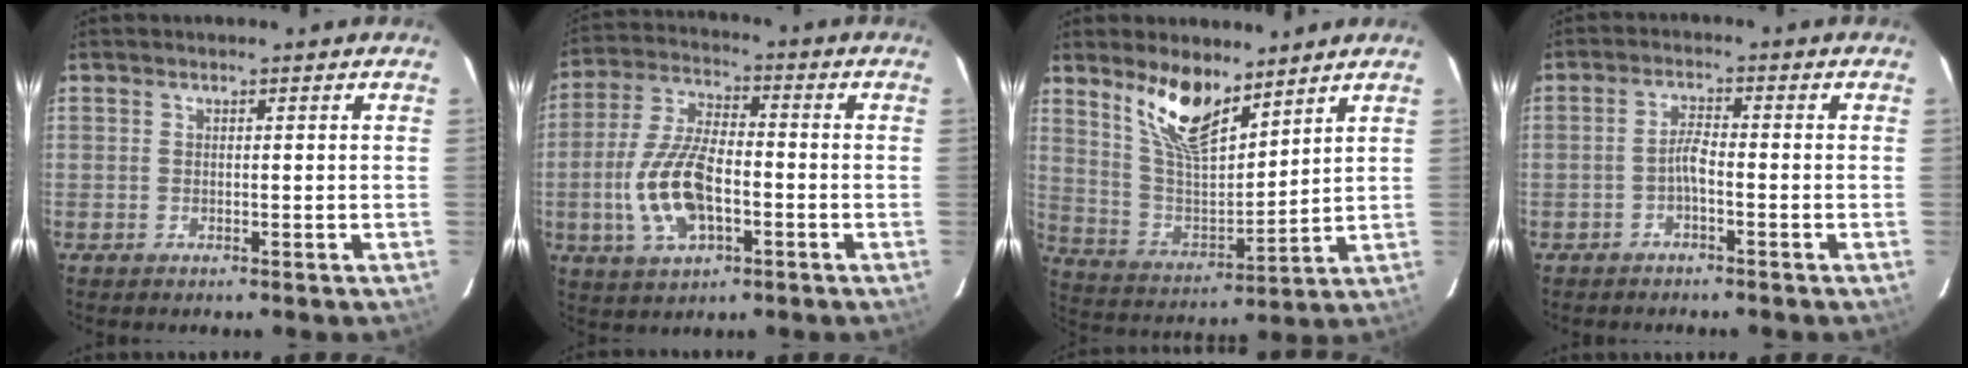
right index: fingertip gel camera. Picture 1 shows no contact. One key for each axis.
{"total": 13.1, "fx": -3.4, "fy": 6.1, "fz": 11.1, "tx": -0.236, "ty": 0.002, "tz": -0.060}
{"total": 12.7, "fx": 9.1, "fy": 4.2, "fz": 7.9, "tx": -0.152, "ty": -0.002, "tz": 0.183}
{"total": 2.3, "fx": -1.4, "fy": 0.2, "fz": 1.8, "tx": -0.042, "ty": 0.008, "tz": -0.029}